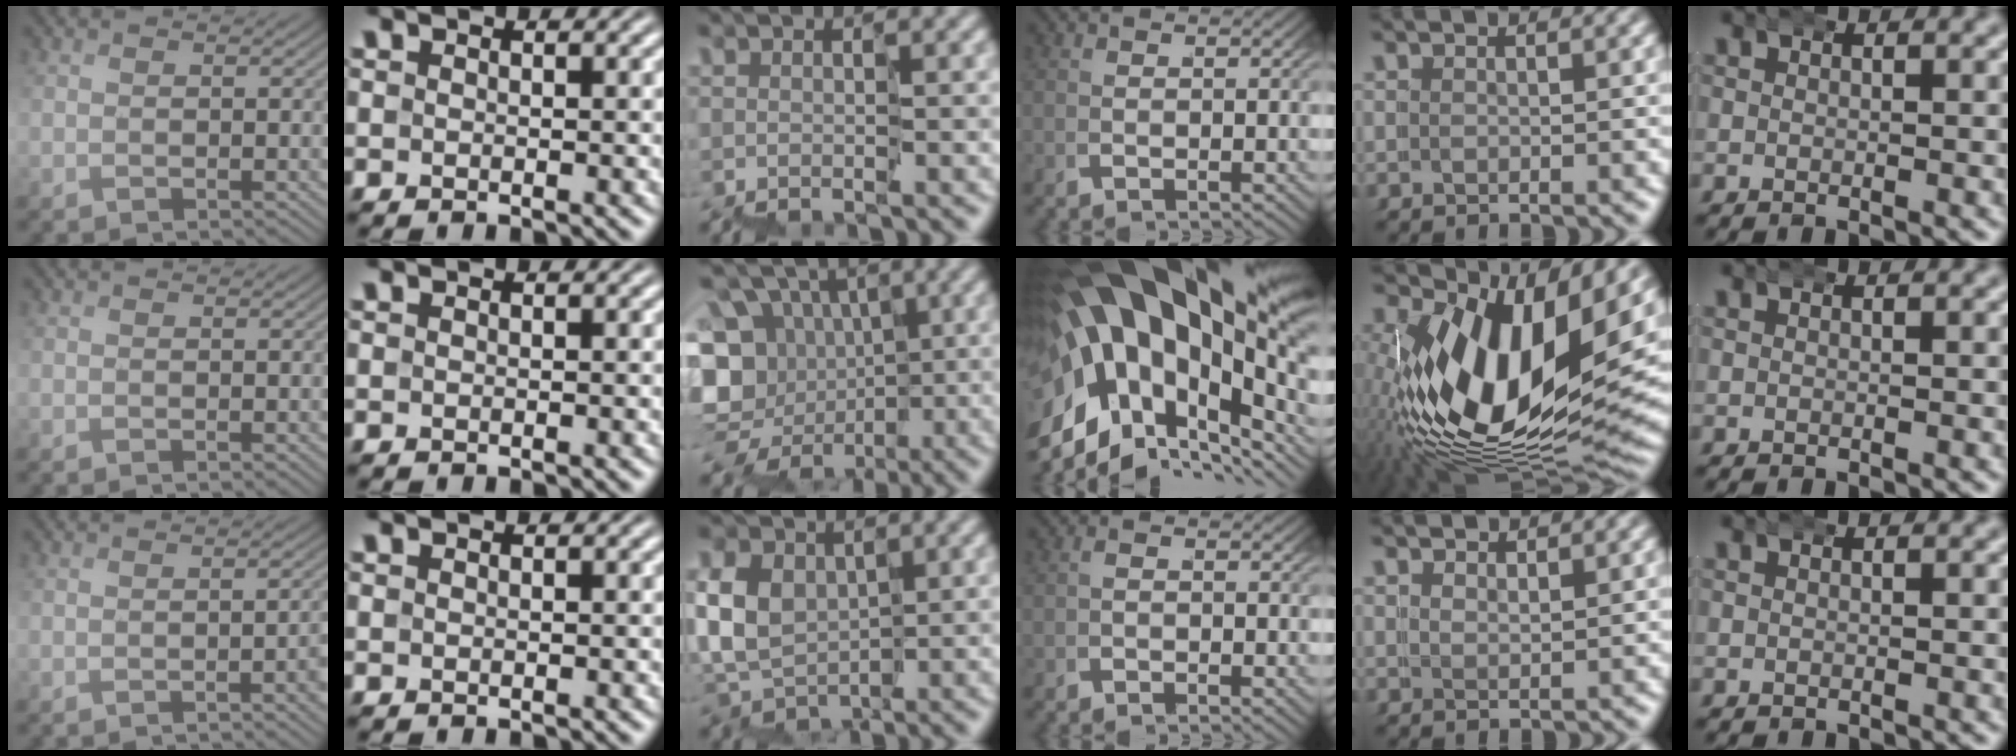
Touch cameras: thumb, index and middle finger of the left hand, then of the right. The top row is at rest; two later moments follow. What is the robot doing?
{"motion": "wrap", "object": "belt"}